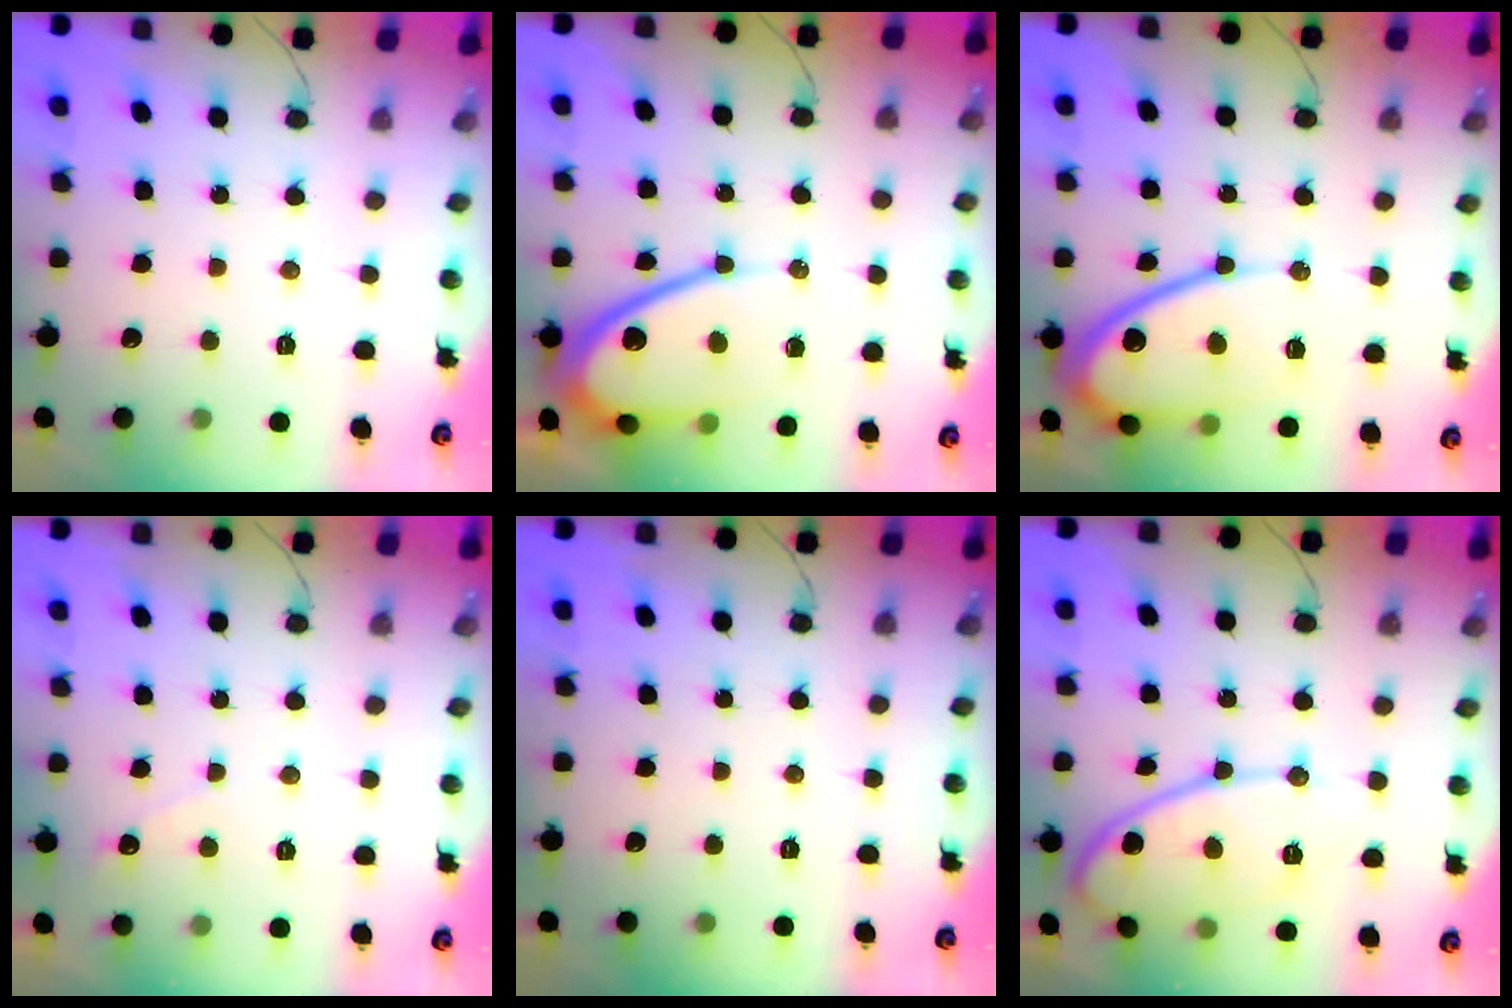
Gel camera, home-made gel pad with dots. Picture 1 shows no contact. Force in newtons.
{"total": 14.1, "press": 14.1, "slide": 0.9}
{"total": 14.6, "press": 14.6, "slide": 1.1}
{"total": 2.9, "press": 2.9, "slide": 0.3}
{"total": 0.0}
{"total": 13.7, "press": 13.6, "slide": 1.1}